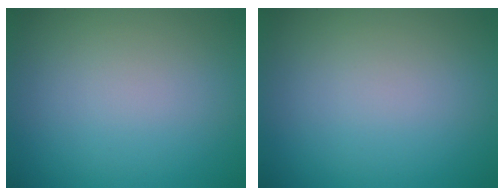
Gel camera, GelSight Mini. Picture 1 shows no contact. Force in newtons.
{"total": 0.0}